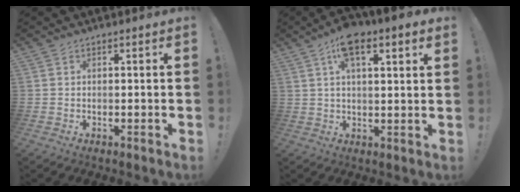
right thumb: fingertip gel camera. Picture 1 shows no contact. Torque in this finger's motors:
{"motor_torque": [-0.60, 2.15, 1.60, 1.17, 0.17]}